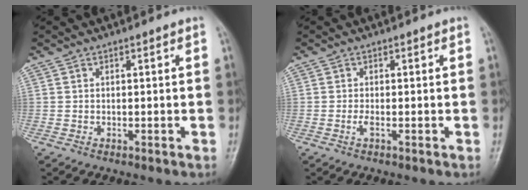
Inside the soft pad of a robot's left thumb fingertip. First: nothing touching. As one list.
[{"total": 1.4, "force": [-0.3, 0.4, 1.3], "torque": [-0.025, 0.003, -0.008]}]